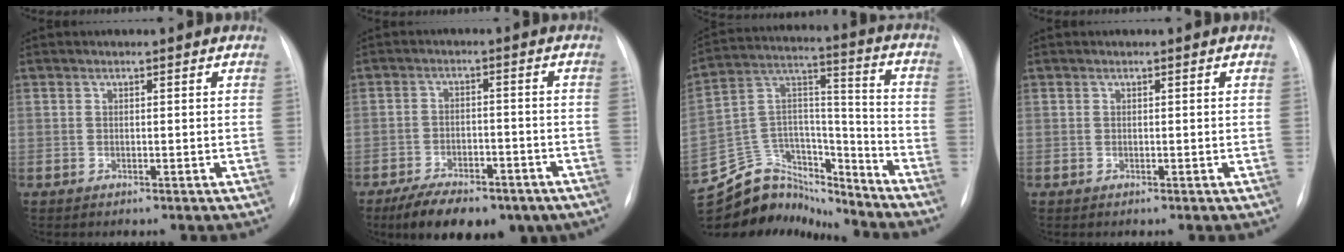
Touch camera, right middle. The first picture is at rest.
{"total": 14.0, "force": [-9.8, 6.1, 8.0], "torque": [-0.127, -0.005, -0.142]}
{"total": 20.1, "force": [-18.6, 6.7, 3.7], "torque": [-0.088, 0.066, -0.307]}
{"total": 0.0}